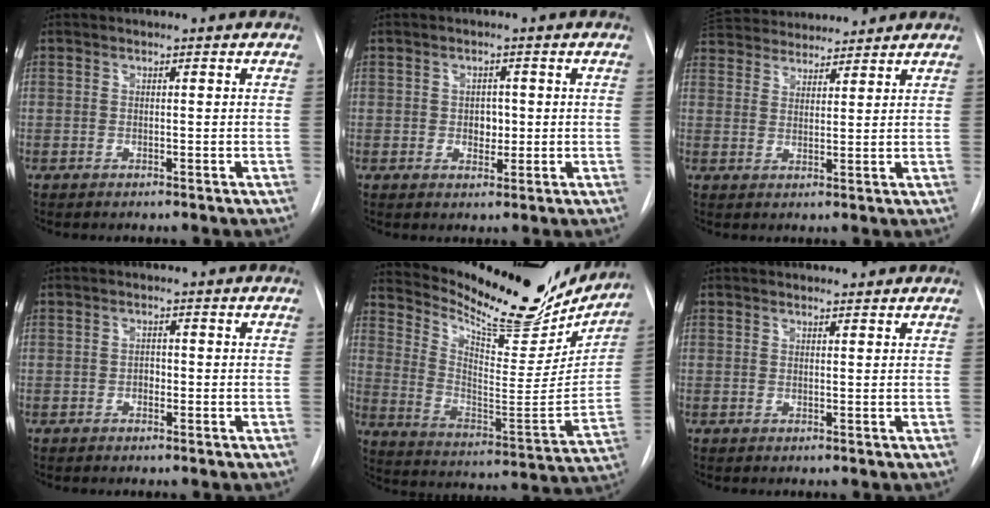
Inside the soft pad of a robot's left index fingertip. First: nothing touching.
{"total": 2.6, "force": [0.1, 1.9, 1.8], "torque": [-0.023, 0.000, 0.004]}
{"total": 13.4, "force": [12.1, 3.5, 4.3], "torque": [-0.091, 0.048, 0.200]}
{"total": 1.1, "force": [-0.3, 0.8, 0.7], "torque": [-0.010, 0.003, -0.006]}
{"total": 24.7, "force": [21.9, 6.1, 9.6], "torque": [-0.163, -0.054, 0.313]}
{"total": 1.3, "force": [1.3, 0.3, 0.1], "torque": [-0.010, 0.000, 0.019]}